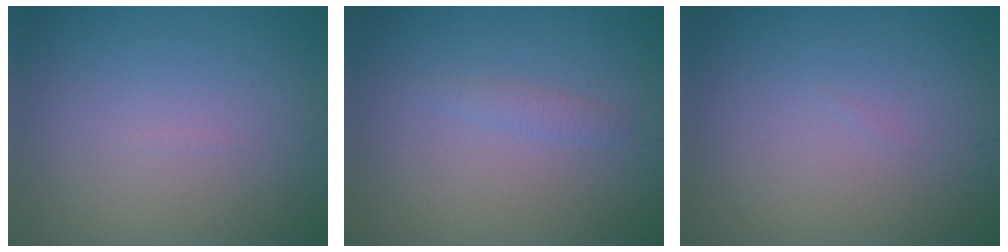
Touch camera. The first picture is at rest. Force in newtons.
{"total": 1.0, "press": 0.9, "slide": 0.1}
{"total": 0.0}